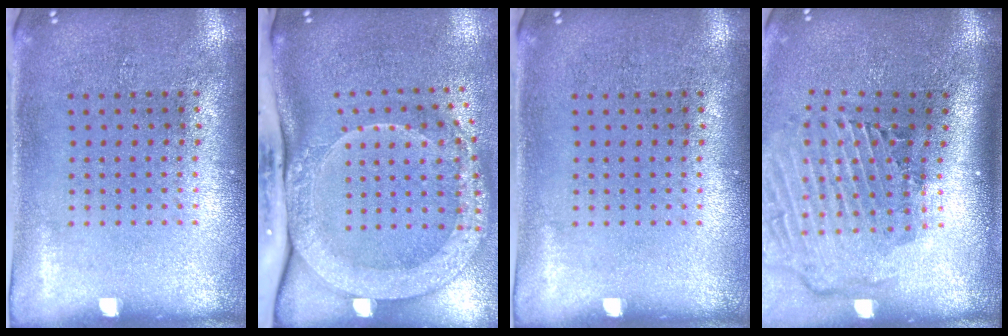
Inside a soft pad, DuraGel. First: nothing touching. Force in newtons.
{"total": 3.3, "press": 2.3, "slide": 2.3}
{"total": 0.0}
{"total": 2.9, "press": 2.0, "slide": 2.1}